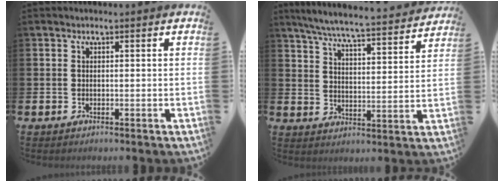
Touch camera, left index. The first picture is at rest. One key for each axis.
{"total": 6.7, "fx": 6.3, "fy": 0.2, "fz": 2.4, "tx": -0.068, "ty": -0.049, "tz": 0.106}